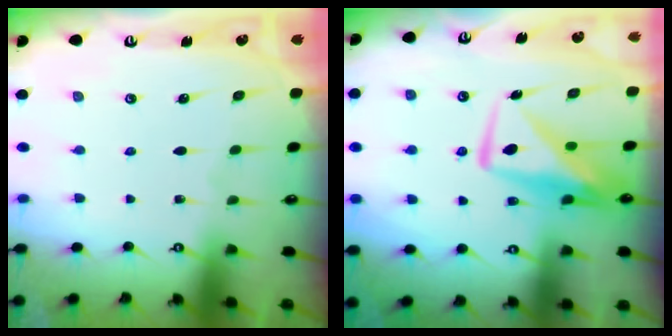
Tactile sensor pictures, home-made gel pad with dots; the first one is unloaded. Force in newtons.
{"total": 10.2, "press": 10.2, "slide": 1.1}